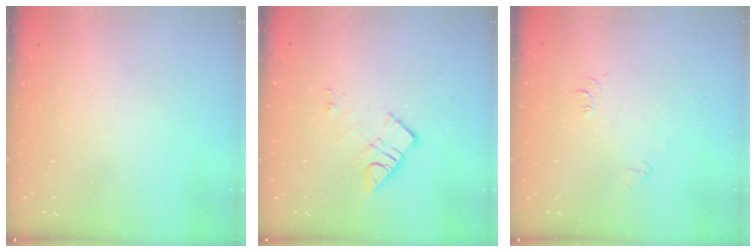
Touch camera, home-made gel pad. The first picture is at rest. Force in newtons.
{"total": 8.9, "press": 8.9, "slide": 0.5}
{"total": 5.2, "press": 5.1, "slide": 0.8}